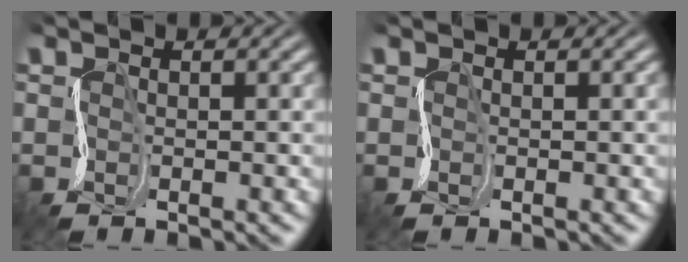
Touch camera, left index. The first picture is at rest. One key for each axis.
{"total": 0.7, "fx": 0.1, "fy": 0.3, "fz": 0.6, "tx": -0.008, "ty": 0.000, "tz": 0.001}